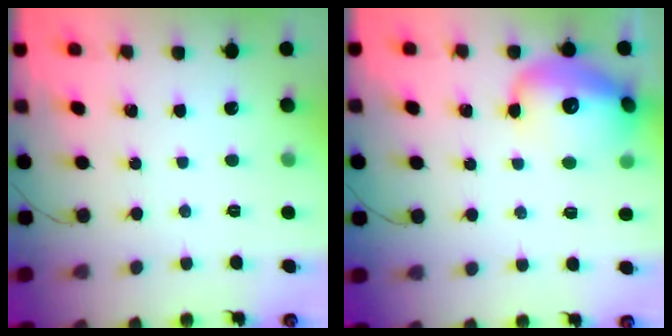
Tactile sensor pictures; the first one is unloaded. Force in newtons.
{"total": 17.0, "press": 16.9, "slide": 2.0}